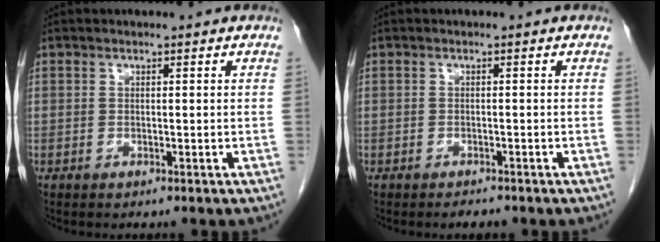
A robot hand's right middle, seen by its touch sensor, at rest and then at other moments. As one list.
[{"total": 1.1, "force": [-1.0, 0.3, 0.4], "torque": [-0.011, -0.002, -0.012]}]